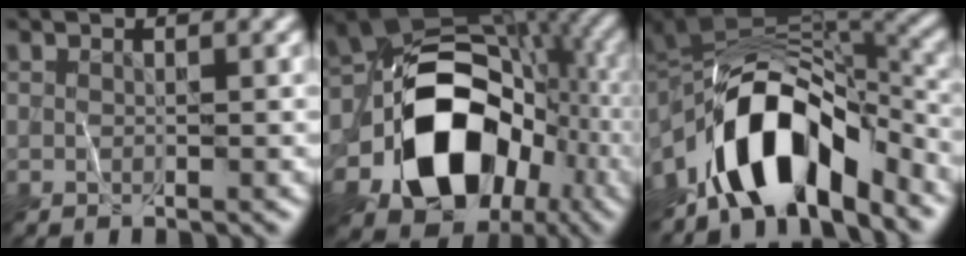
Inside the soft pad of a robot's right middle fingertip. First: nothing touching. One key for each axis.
{"total": 15.9, "fx": -4.8, "fy": 11.5, "fz": 9.9, "tx": -0.148, "ty": -0.012, "tz": -0.087}
{"total": 12.1, "fx": -6.4, "fy": 5.9, "fz": 8.4, "tx": -0.128, "ty": 0.007, "tz": -0.110}